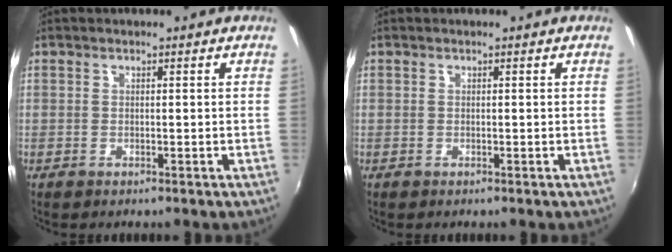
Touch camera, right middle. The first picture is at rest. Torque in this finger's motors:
{"motor_torque": [0.00, 0.00, 0.00, 0.00]}